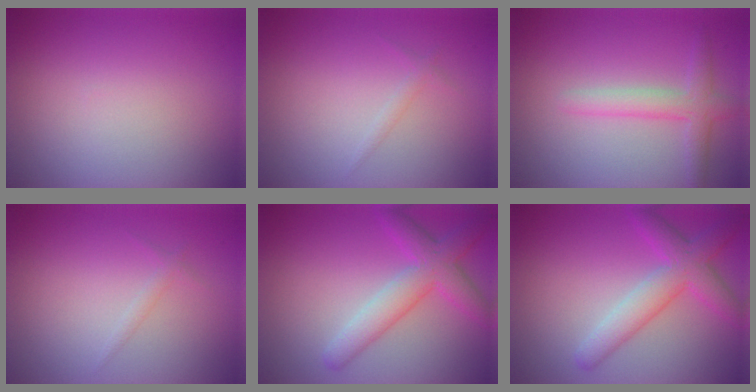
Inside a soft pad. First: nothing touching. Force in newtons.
{"total": 0.8, "press": 0.8, "slide": 0.1}
{"total": 2.8, "press": 2.8, "slide": 0.1}
{"total": 0.8, "press": 0.8, "slide": 0.1}
{"total": 4.5, "press": 4.5, "slide": 0.3}
{"total": 4.5, "press": 4.5, "slide": 0.3}